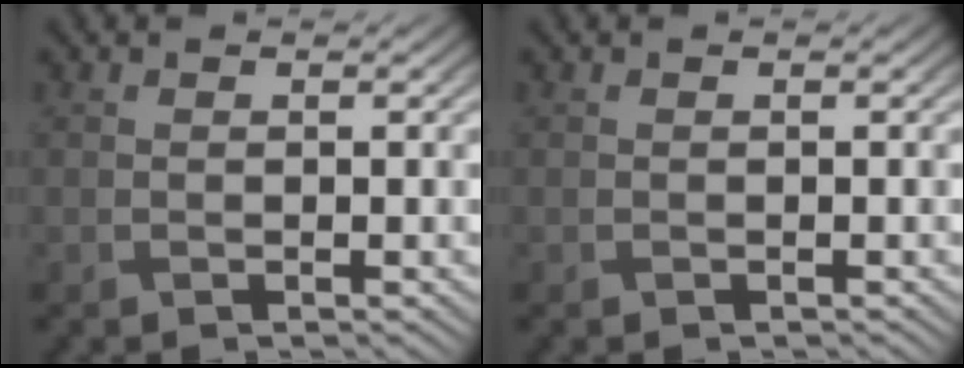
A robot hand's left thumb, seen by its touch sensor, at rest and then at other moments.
{"total": 0.0}